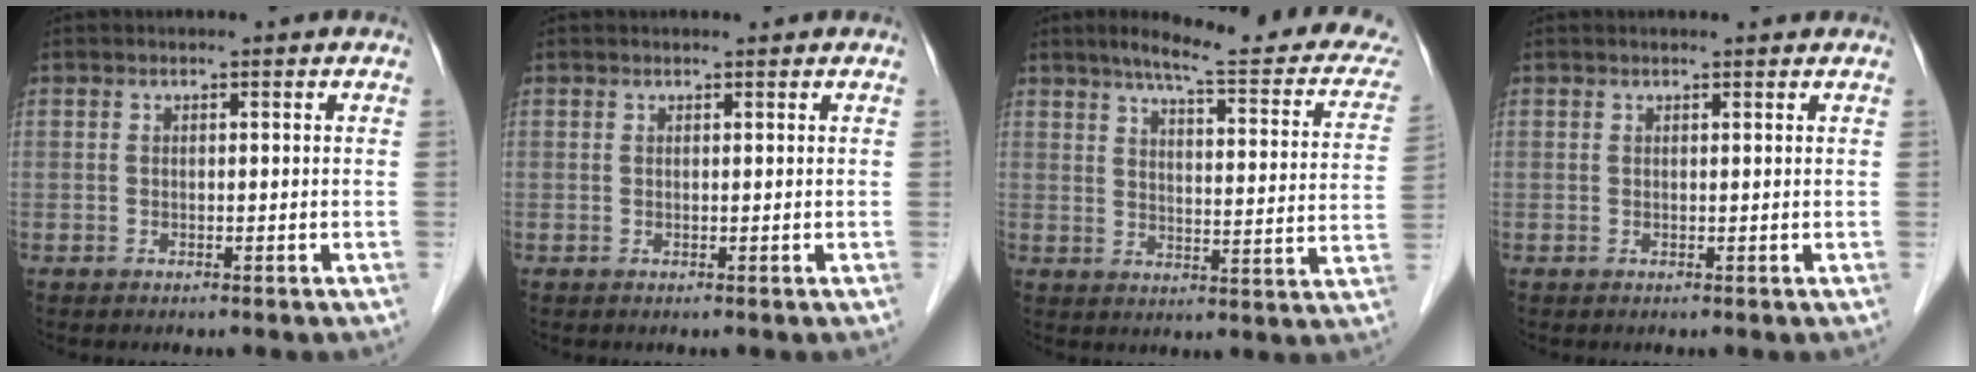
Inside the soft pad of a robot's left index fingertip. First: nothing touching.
{"total": 0.8, "force": [0.7, 0.1, 0.3], "torque": [-0.009, 0.003, 0.012]}
{"total": 19.4, "force": [16.2, 2.7, 10.2], "torque": [-0.123, -0.019, 0.193]}
{"total": 1.7, "force": [1.6, 0.2, 0.5], "torque": [-0.010, 0.010, 0.021]}